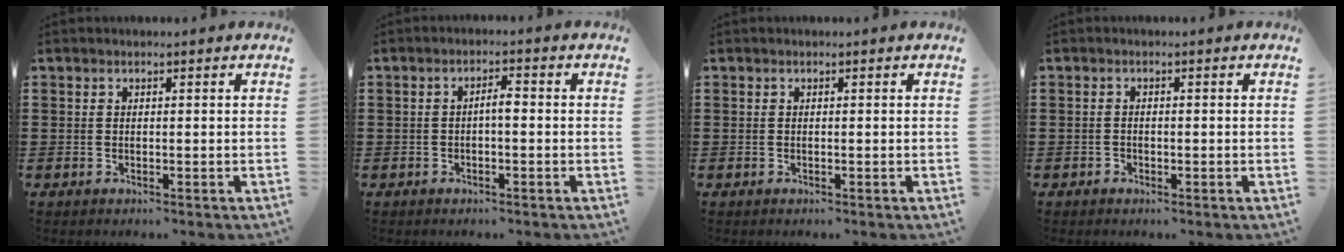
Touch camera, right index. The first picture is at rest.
{"total": 2.1, "force": [-0.4, 0.5, 2.0], "torque": [-0.038, 0.001, -0.010]}
{"total": 0.0}
{"total": 0.7, "force": [-0.6, 0.4, 0.2], "torque": [-0.005, 0.000, -0.012]}